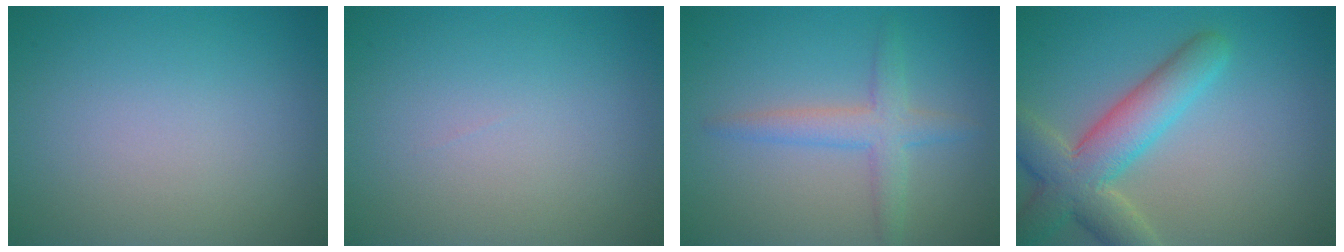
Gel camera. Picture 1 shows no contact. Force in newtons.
{"total": 0.0}
{"total": 3.1, "press": 3.1, "slide": 0.2}
{"total": 6.5, "press": 6.5, "slide": 0.4}